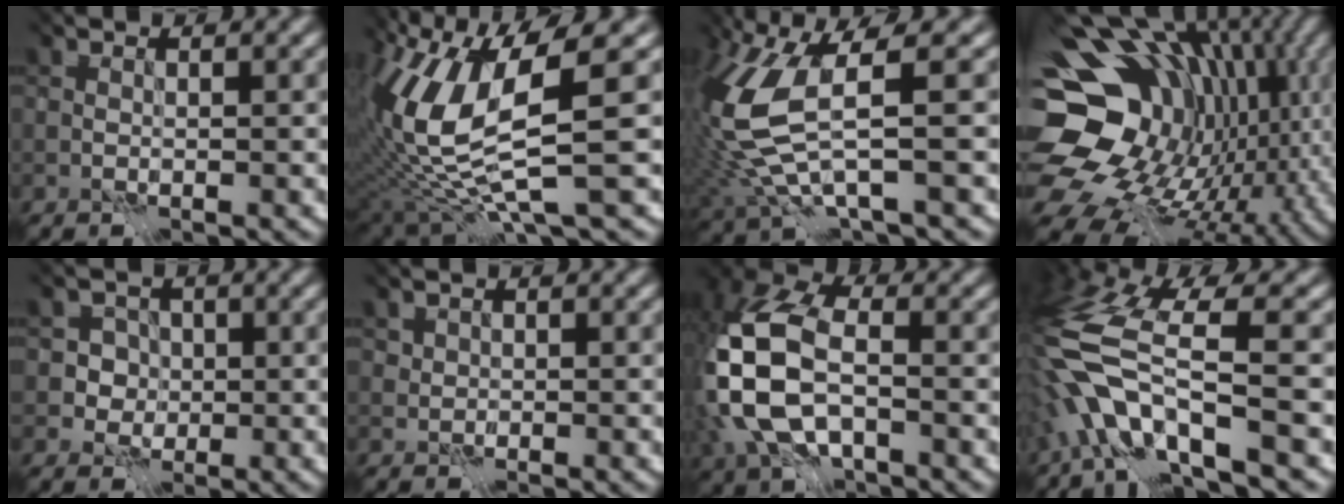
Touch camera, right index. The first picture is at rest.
{"total": 10.0, "force": [-0.7, 2.7, 9.5], "torque": [-0.215, -0.035, 0.020]}
{"total": 6.4, "force": [-0.7, 1.0, 6.3], "torque": [-0.174, -0.023, 0.017]}
{"total": 17.2, "force": [0.0, 14.1, 10.0], "torque": [-0.186, -0.042, 0.051]}
{"total": 2.0, "force": [-1.5, 1.1, -0.6], "torque": [0.007, -0.022, -0.004]}
{"total": 0.9, "force": [0.0, 0.0, -0.9], "torque": [-0.004, -0.024, 0.025]}
{"total": 9.8, "force": [-3.5, 5.6, 7.2], "torque": [-0.209, -0.027, -0.040]}
{"total": 8.8, "force": [-5.4, 1.2, 6.8], "torque": [-0.147, -0.004, -0.086]}